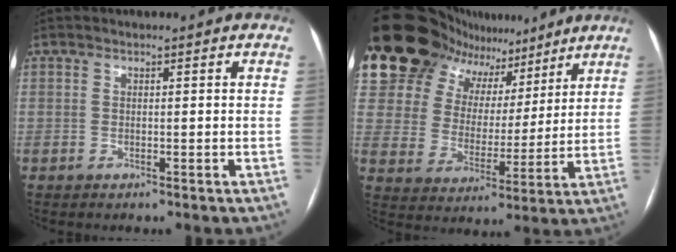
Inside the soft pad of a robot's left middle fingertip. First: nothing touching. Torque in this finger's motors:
{"motor_torque": [1.66, -0.48, 1.06, 0.21]}